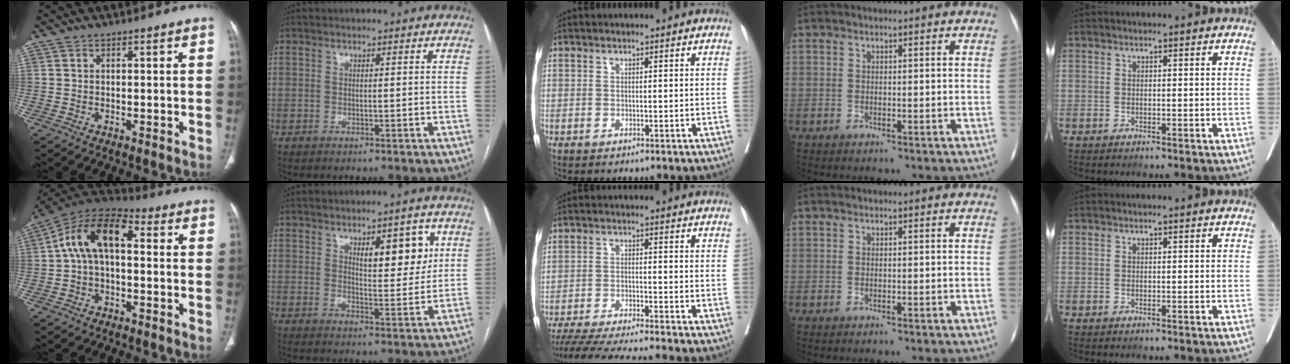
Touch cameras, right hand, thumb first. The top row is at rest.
{"thumb": {"total": 12.2, "force": [1.0, 6.9, 9.9], "torque": [-0.167, 0.041, 0.004]}, "index": {"total": 7.8, "force": [3.3, 2.6, 6.5], "torque": [-0.093, 0.000, 0.050]}, "middle": {"total": 14.1, "force": [-12.6, -1.4, 6.2], "torque": [-0.086, -0.032, -0.201]}}